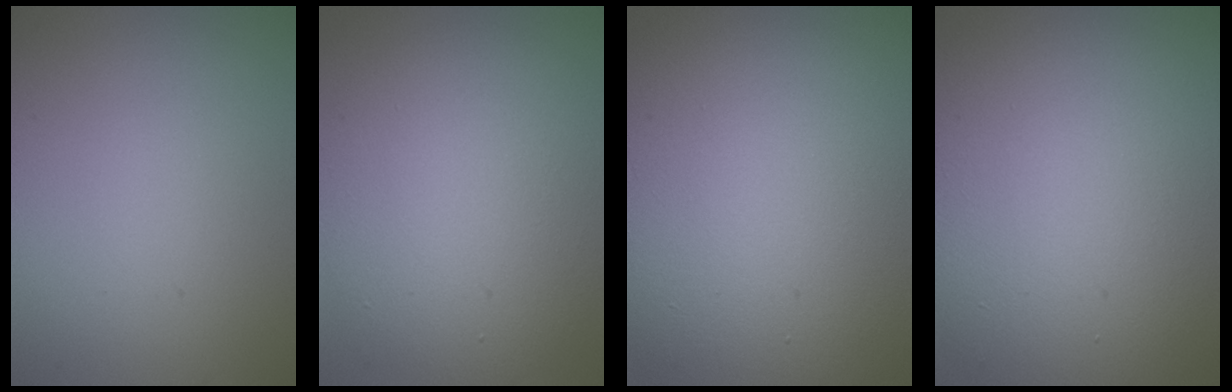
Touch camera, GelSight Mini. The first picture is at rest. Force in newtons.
{"total": 9.5, "press": 9.5, "slide": 0.4}
{"total": 17.8, "press": 17.8, "slide": 1.3}
{"total": 15.7, "press": 15.7, "slide": 0.8}